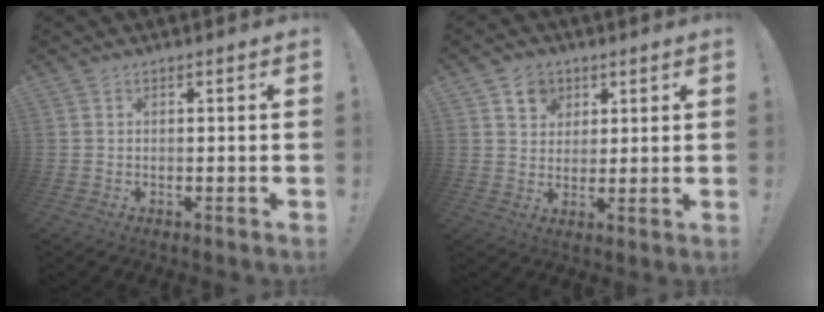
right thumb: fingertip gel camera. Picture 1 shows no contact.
{"total": 7.1, "force": [3.6, 5.9, 1.7], "torque": [-0.019, -0.020, 0.068]}